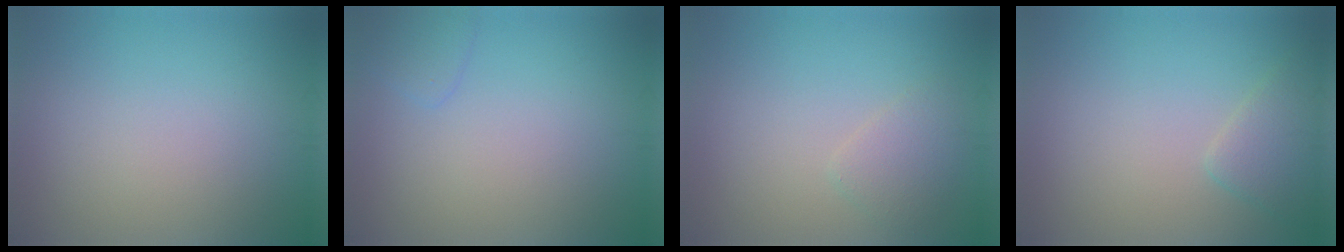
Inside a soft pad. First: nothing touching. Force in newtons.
{"total": 1.5, "press": 1.4, "slide": 0.1}
{"total": 1.7, "press": 1.7, "slide": 0.2}
{"total": 2.5, "press": 2.5, "slide": 0.2}